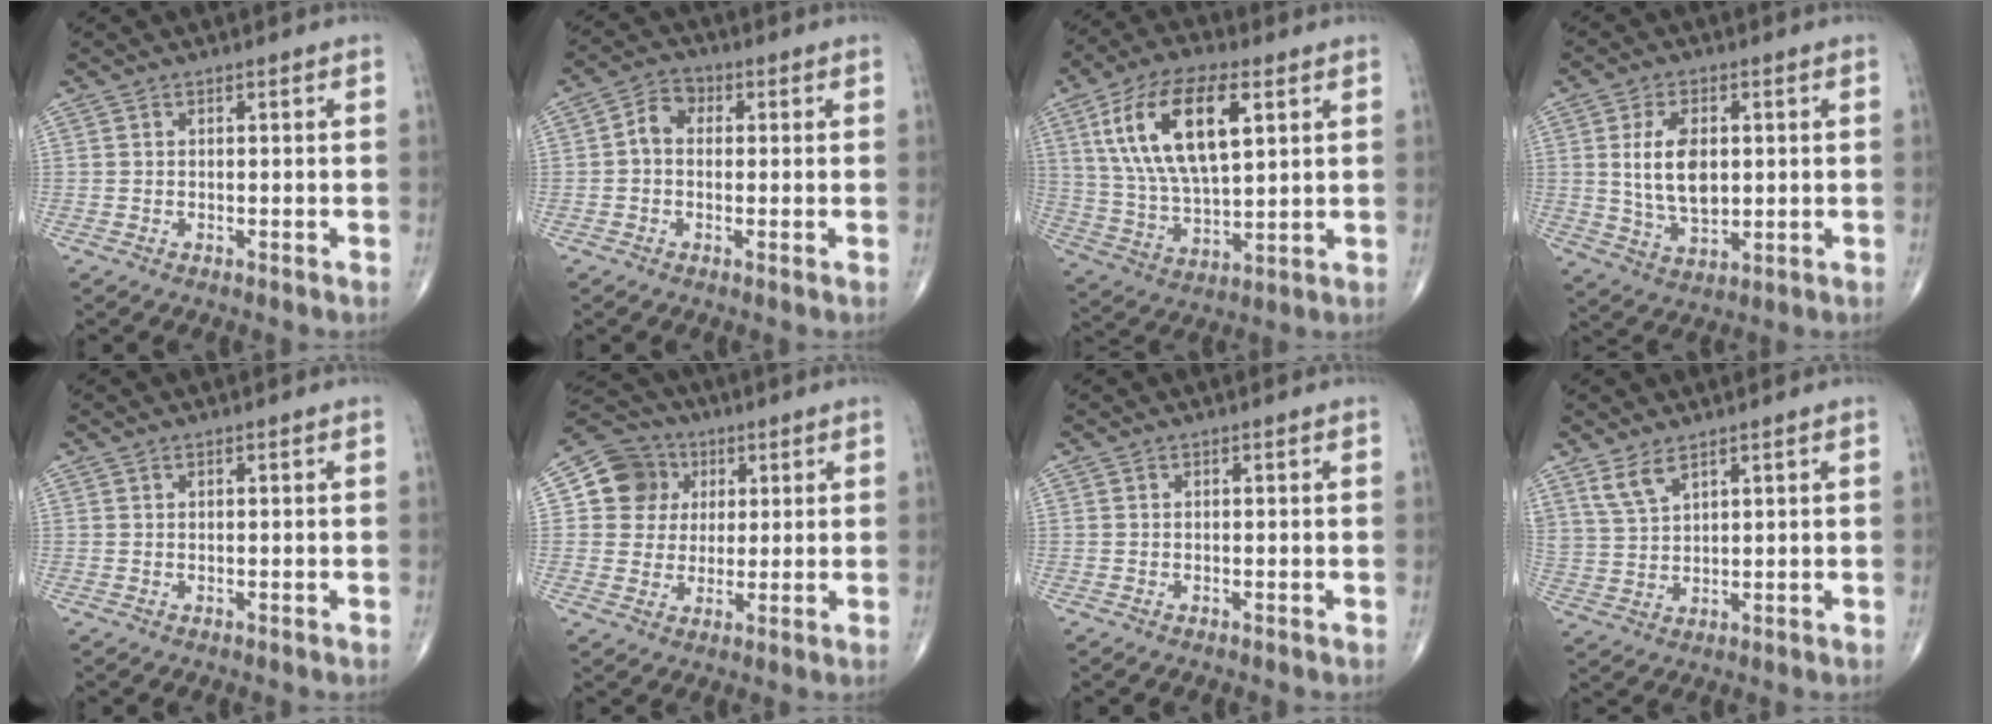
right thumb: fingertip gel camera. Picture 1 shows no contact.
{"total": 4.7, "force": [0.1, 3.6, 3.0], "torque": [-0.040, 0.018, -0.009]}
{"total": 19.0, "force": [6.6, 8.3, 15.8], "torque": [-0.289, -0.010, 0.124]}
{"total": 10.2, "force": [1.3, 5.8, 8.3], "torque": [-0.146, -0.014, 0.033]}
{"total": 0.0}
{"total": 9.8, "force": [2.6, 9.1, 2.6], "torque": [-0.012, 0.001, 0.038]}
{"total": 0.0}
{"total": 5.0, "force": [3.5, 2.0, 2.9], "torque": [-0.058, -0.018, 0.080]}